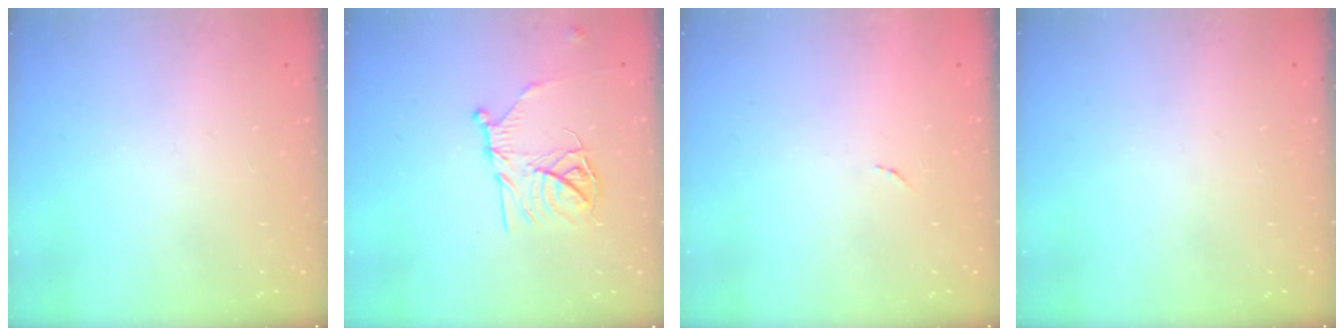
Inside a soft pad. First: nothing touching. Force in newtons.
{"total": 13.2, "press": 13.2, "slide": 0.8}
{"total": 3.3, "press": 3.3, "slide": 0.1}
{"total": 0.0}